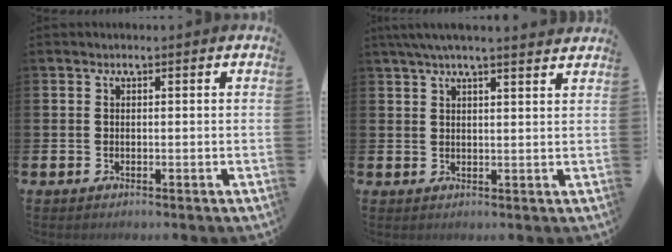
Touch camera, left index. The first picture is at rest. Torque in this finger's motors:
{"motor_torque": [0.65, -1.49, 0.65, 0.19]}